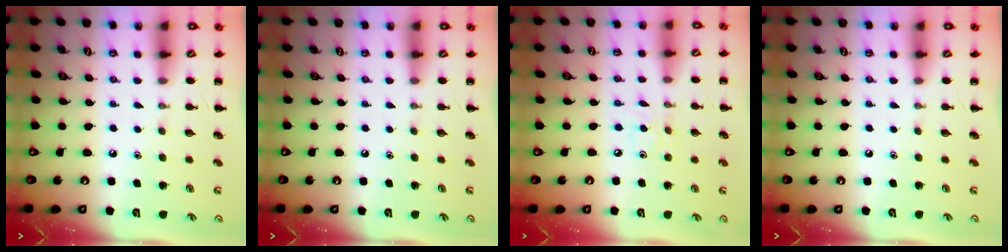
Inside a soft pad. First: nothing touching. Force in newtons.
{"total": 0.0}
{"total": 2.2, "press": 2.1, "slide": 0.6}
{"total": 0.0}